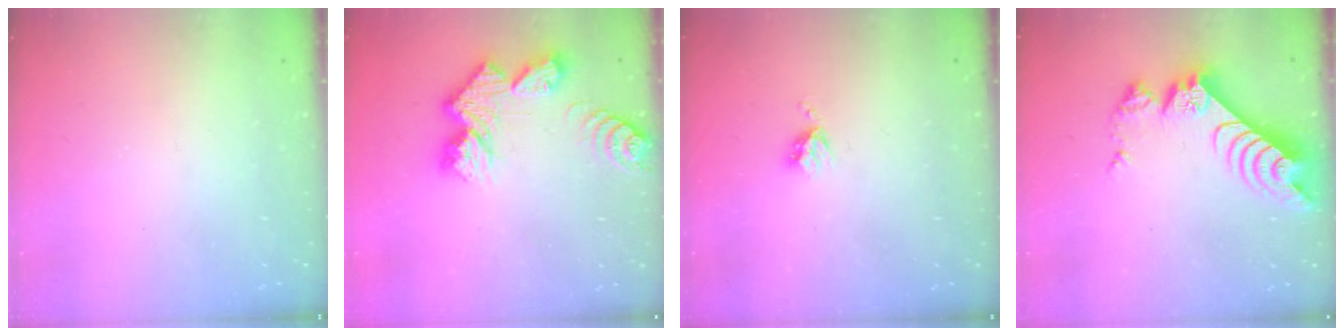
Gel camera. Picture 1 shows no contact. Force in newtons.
{"total": 11.9, "press": 11.8, "slide": 1.0}
{"total": 3.8, "press": 3.8, "slide": 0.5}
{"total": 11.0, "press": 11.0, "slide": 1.0}